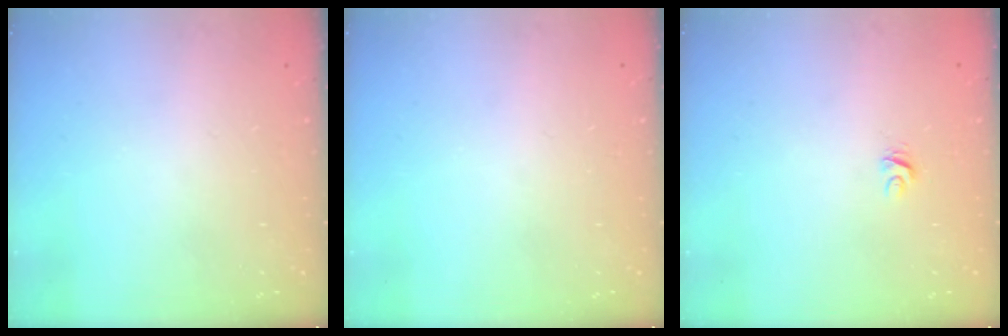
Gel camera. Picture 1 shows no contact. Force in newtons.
{"total": 0.0}
{"total": 3.7, "press": 3.7, "slide": 0.2}